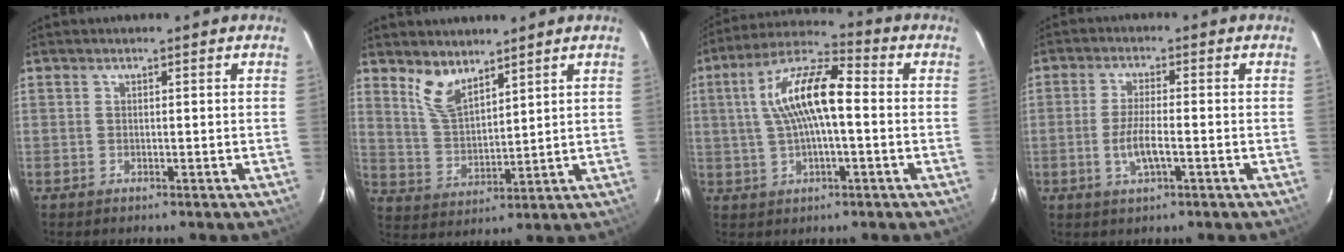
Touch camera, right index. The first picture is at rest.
{"total": 7.1, "force": [5.2, 2.8, 3.9], "torque": [-0.076, -0.002, 0.110]}
{"total": 12.8, "force": [0.7, 3.9, 12.2], "torque": [-0.229, 0.024, 0.009]}
{"total": 5.4, "force": [-1.8, 1.3, 4.9], "torque": [-0.098, -0.006, -0.033]}